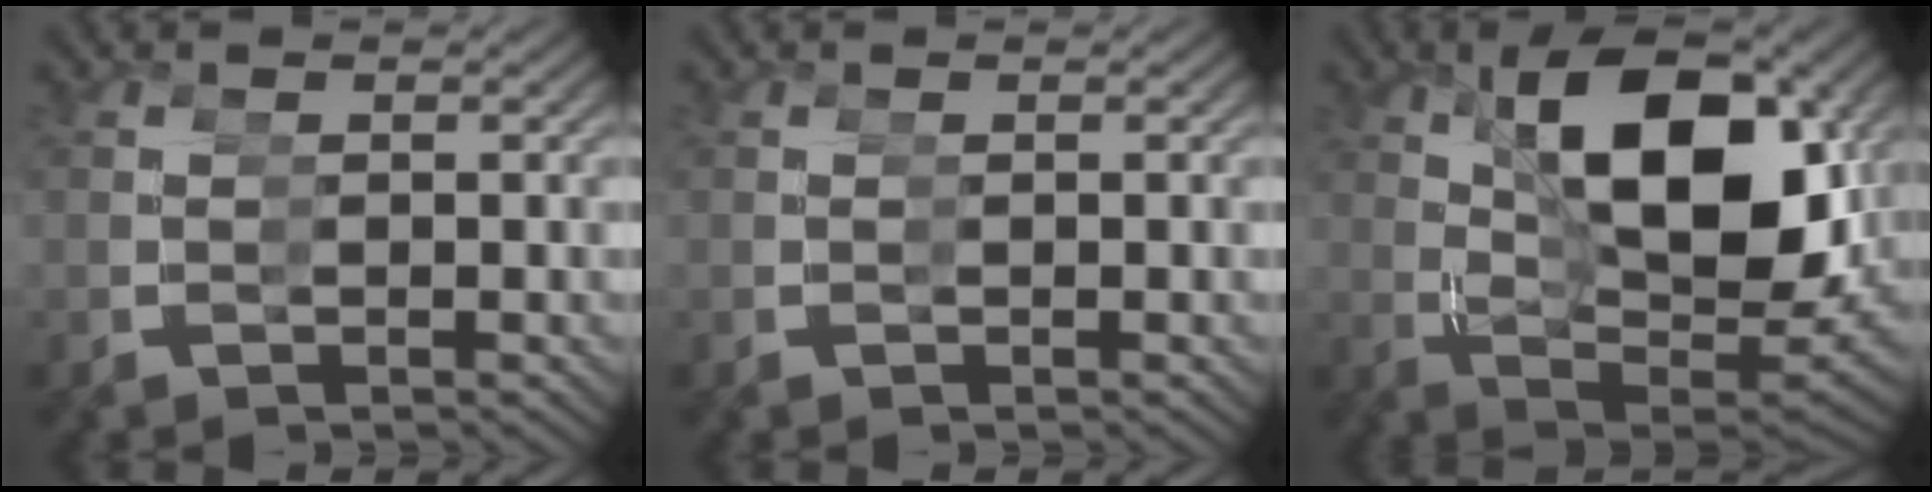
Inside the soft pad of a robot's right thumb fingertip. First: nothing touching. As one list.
[{"total": 0.0}, {"total": 14.6, "force": [2.6, 7.1, 12.4], "torque": [-0.199, 0.001, 0.055]}]